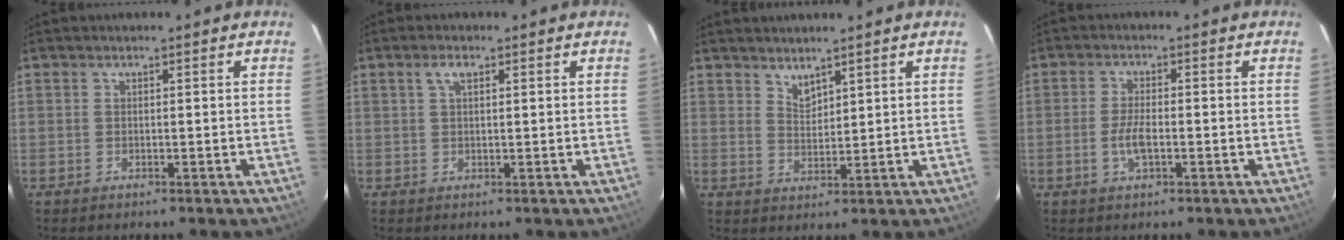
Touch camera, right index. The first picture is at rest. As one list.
[{"total": 2.0, "force": [1.0, 0.9, 1.5], "torque": [-0.031, 0.006, 0.019]}, {"total": 3.0, "force": [2.7, 0.9, 0.9], "torque": [-0.012, -0.002, 0.050]}, {"total": 4.0, "force": [-1.2, 1.5, 3.5], "torque": [-0.074, -0.001, -0.023]}]